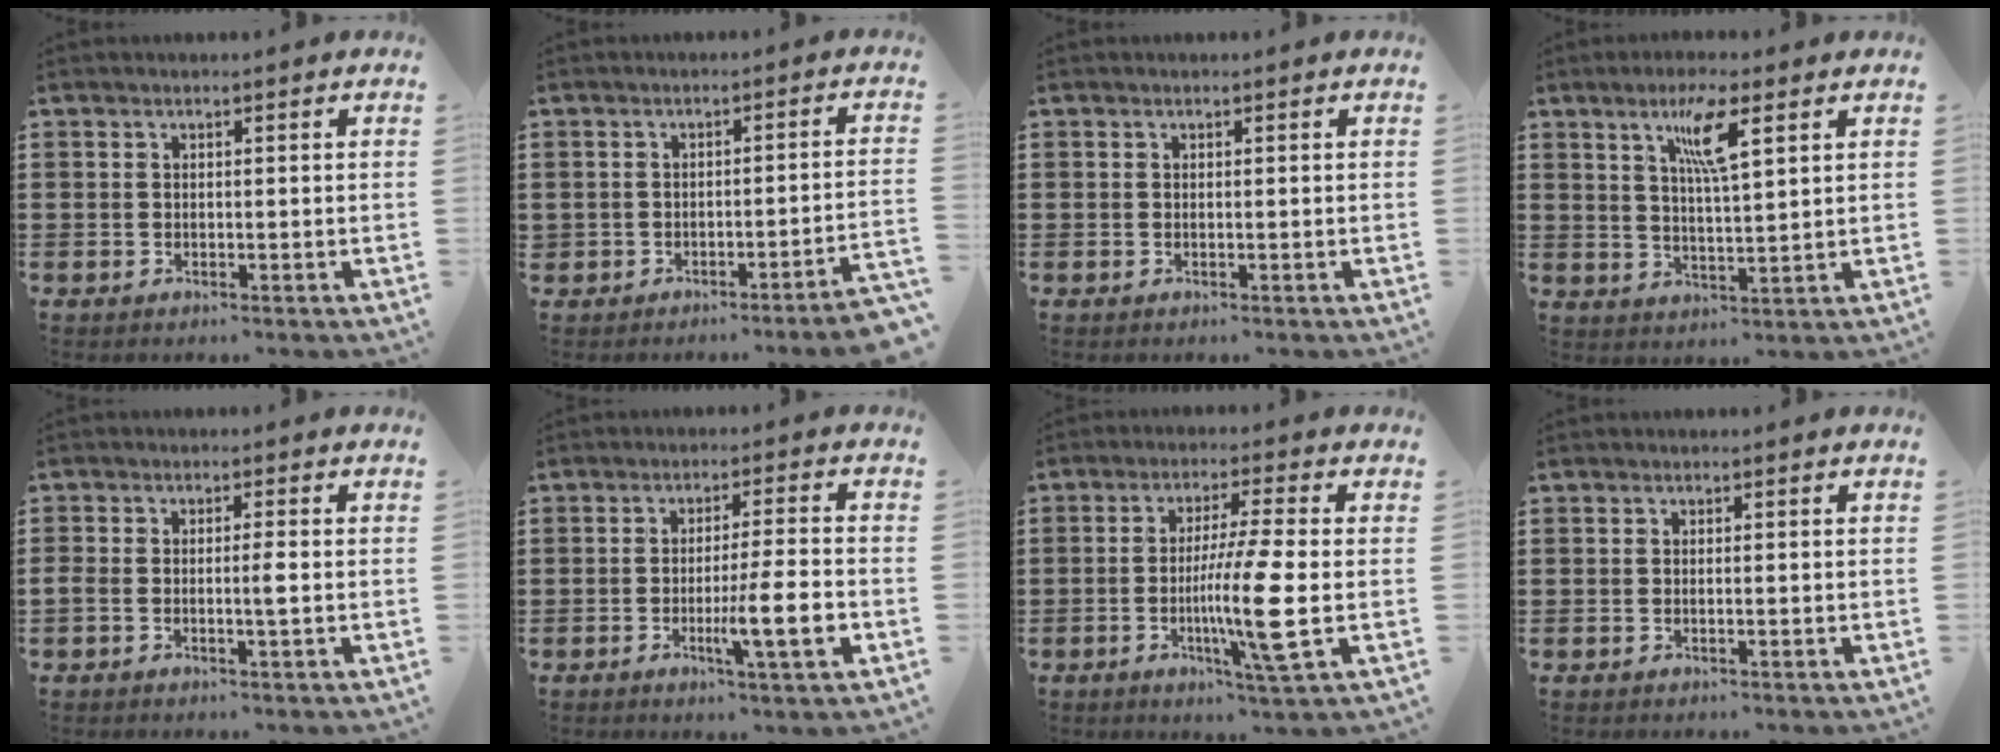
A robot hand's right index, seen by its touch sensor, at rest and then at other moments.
{"total": 2.7, "force": [-2.6, -0.2, 0.8], "torque": [-0.018, -0.004, -0.057]}
{"total": 0.0}
{"total": 6.9, "force": [3.5, 1.1, 5.9], "torque": [-0.117, 0.005, 0.054]}
{"total": 2.2, "force": [-0.7, 0.1, 2.1], "torque": [-0.040, -0.002, -0.015]}
{"total": 8.2, "force": [-2.6, 0.5, 7.8], "torque": [-0.124, -0.008, -0.042]}
{"total": 10.6, "force": [-1.9, -0.3, 10.4], "torque": [-0.197, -0.023, -0.040]}
{"total": 0.0}